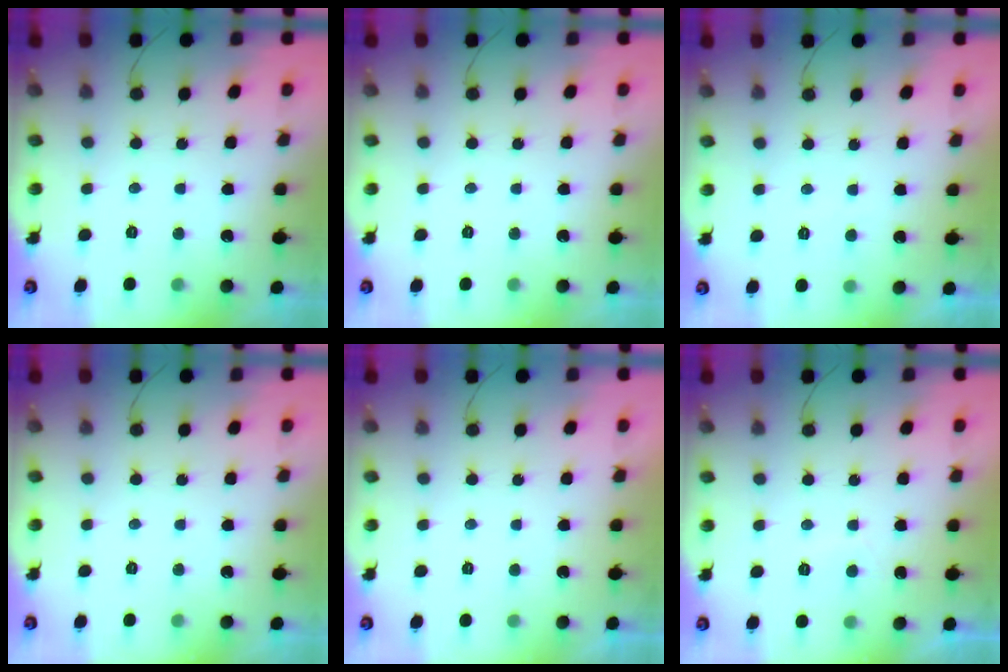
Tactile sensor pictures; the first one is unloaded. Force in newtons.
{"total": 0.0}
{"total": 1.1, "press": 1.0, "slide": 0.5}
{"total": 0.0}
{"total": 2.2, "press": 2.2, "slide": 0.3}
{"total": 0.9, "press": 0.7, "slide": 0.6}